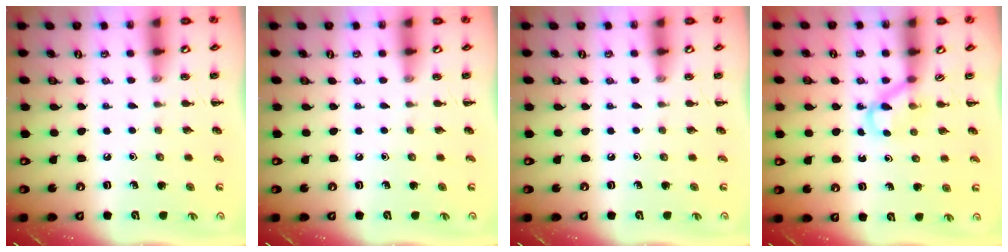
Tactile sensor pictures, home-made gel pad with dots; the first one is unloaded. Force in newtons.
{"total": 0.0}
{"total": 0.0}
{"total": 3.3, "press": 3.0, "slide": 1.3}